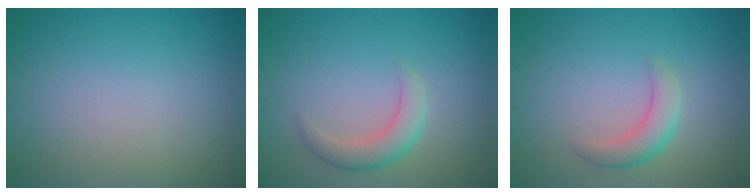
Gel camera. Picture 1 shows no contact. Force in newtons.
{"total": 2.6, "press": 2.6, "slide": 0.0}
{"total": 2.5, "press": 2.5, "slide": 0.1}